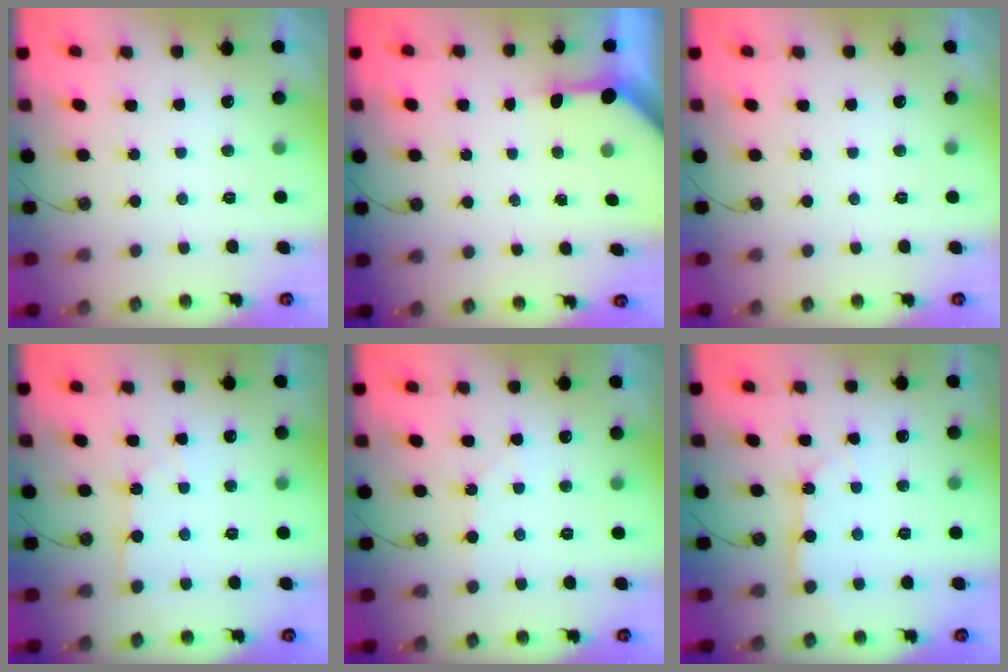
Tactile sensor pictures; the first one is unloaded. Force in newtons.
{"total": 3.4, "press": 3.4, "slide": 0.3}
{"total": 0.0}
{"total": 4.7, "press": 4.7, "slide": 0.6}
{"total": 3.8, "press": 3.8, "slide": 0.7}
{"total": 3.6, "press": 3.6, "slide": 0.4}